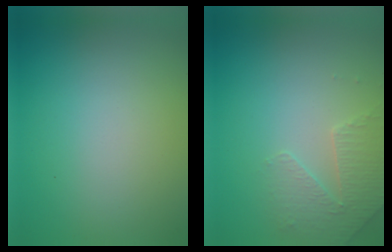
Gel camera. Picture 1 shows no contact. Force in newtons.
{"total": 2.8, "press": 2.7, "slide": 0.7}